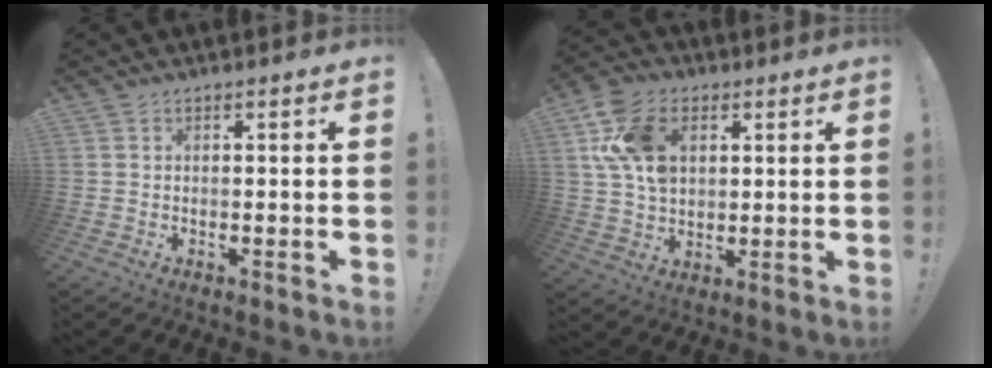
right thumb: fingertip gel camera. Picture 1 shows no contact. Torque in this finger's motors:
{"motor_torque": [0.98, 2.15, 0.58, 0.44, 0.06]}